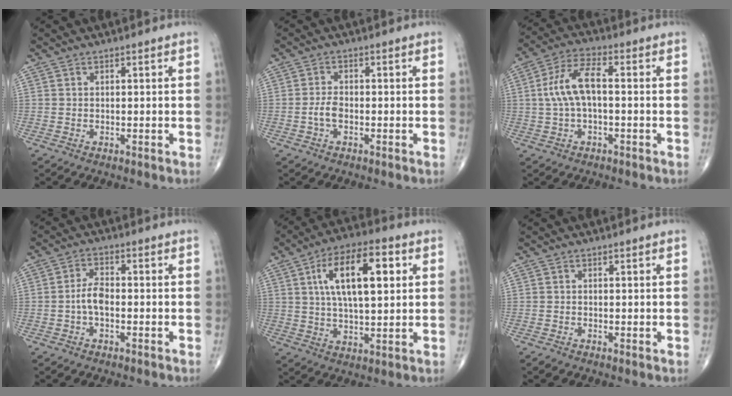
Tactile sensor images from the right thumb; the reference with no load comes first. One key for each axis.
{"total": 2.6, "fx": -0.9, "fy": 1.4, "fz": 2.1, "tx": -0.045, "ty": 0.010, "tz": -0.019}
{"total": 8.8, "fx": 0.1, "fy": 3.8, "fz": 7.9, "tx": -0.173, "ty": 0.030, "tz": -0.001}
{"total": 4.0, "fx": -0.9, "fy": 2.0, "fz": 3.3, "tx": -0.062, "ty": 0.015, "tz": -0.022}
{"total": 15.5, "fx": 4.3, "fy": 6.5, "fz": 13.4, "tx": -0.215, "ty": 0.004, "tz": 0.070}
{"total": 0.8, "fx": -0.4, "fy": 0.3, "fz": 0.6, "tx": -0.015, "ty": -0.004, "tz": -0.012}